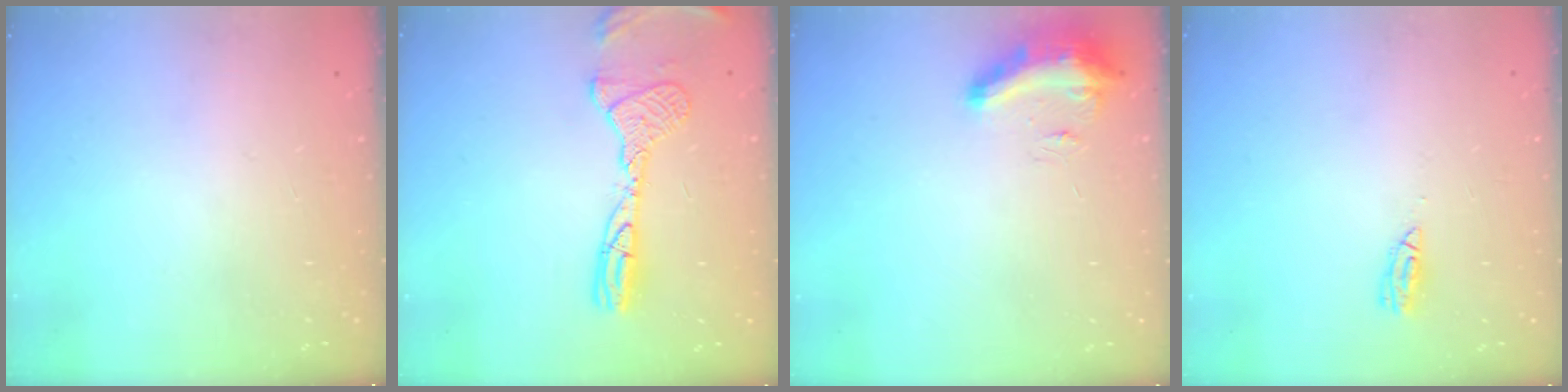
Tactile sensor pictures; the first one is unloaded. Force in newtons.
{"total": 13.3, "press": 13.0, "slide": 2.6}
{"total": 8.5, "press": 8.5, "slide": 0.8}
{"total": 5.4, "press": 5.4, "slide": 0.5}